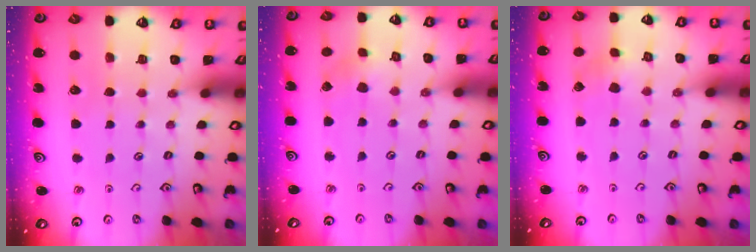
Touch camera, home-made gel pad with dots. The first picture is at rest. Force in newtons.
{"total": 2.6, "press": 2.6, "slide": 0.3}
{"total": 2.9, "press": 2.9, "slide": 0.4}